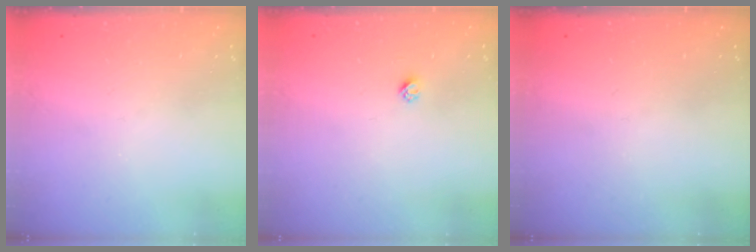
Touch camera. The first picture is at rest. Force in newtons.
{"total": 2.3, "press": 2.3, "slide": 0.2}
{"total": 0.0}